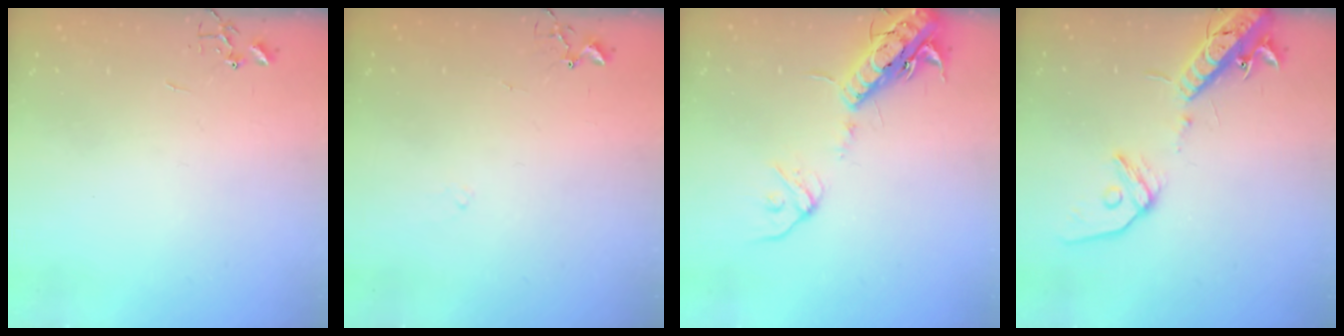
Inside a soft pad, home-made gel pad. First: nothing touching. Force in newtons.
{"total": 6.5, "press": 6.5, "slide": 0.7}
{"total": 16.3, "press": 16.0, "slide": 3.3}
{"total": 15.4, "press": 15.0, "slide": 3.5}